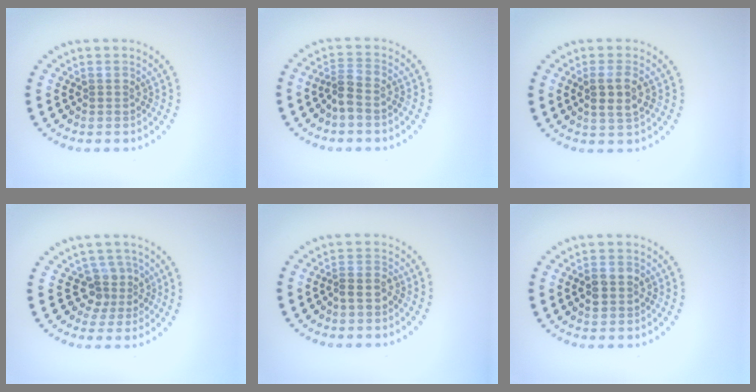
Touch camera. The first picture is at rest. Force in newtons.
{"total": 1.9, "press": 1.5, "slide": 1.2}
{"total": 2.4, "press": 2.2, "slide": 0.7}
{"total": 2.7, "press": 2.0, "slide": 1.8}
{"total": 1.4, "press": 1.2, "slide": 0.7}
{"total": 2.7, "press": 2.7, "slide": 0.2}